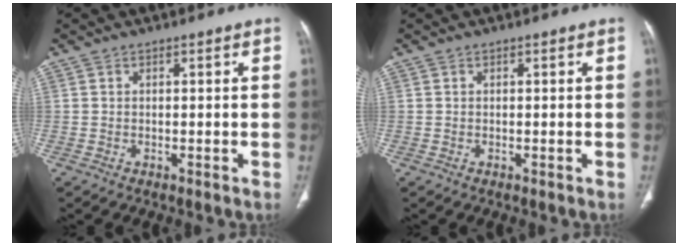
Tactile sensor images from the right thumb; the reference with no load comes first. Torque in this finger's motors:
{"motor_torque": [0.05, 0.05, -0.03, -0.03, 0.00]}